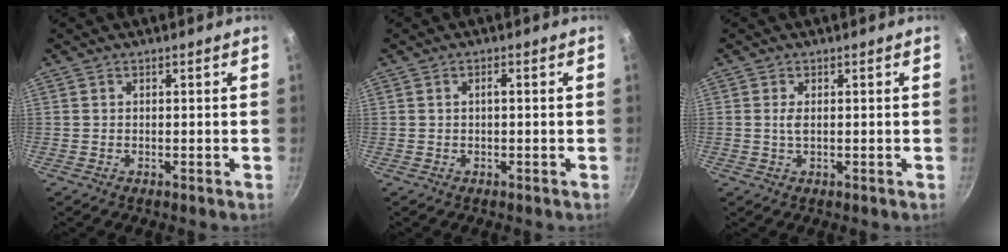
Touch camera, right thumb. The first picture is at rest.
{"total": 1.0, "force": [0.0, 0.3, 1.0], "torque": [-0.024, 0.008, -0.001]}
{"total": 1.5, "force": [0.2, 0.6, 1.4], "torque": [-0.029, 0.000, 0.003]}